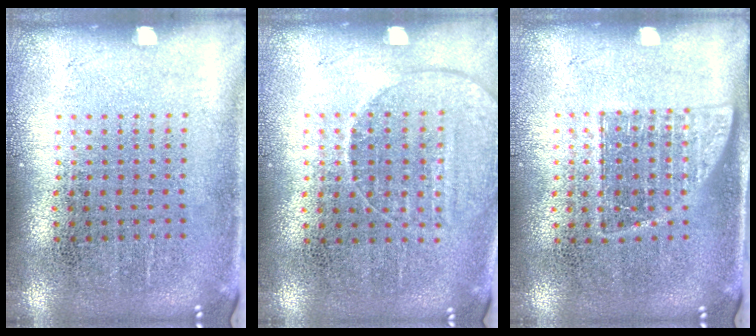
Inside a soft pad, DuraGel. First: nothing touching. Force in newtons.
{"total": 1.4, "press": 1.3, "slide": 0.5}
{"total": 1.1, "press": 0.9, "slide": 0.6}